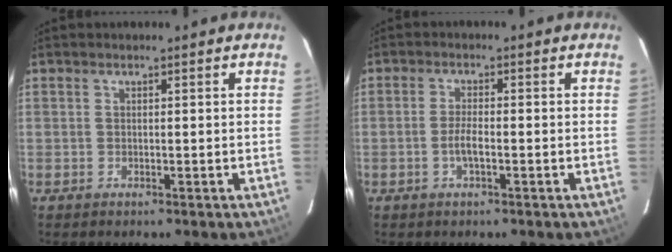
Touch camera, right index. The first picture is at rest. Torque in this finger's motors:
{"motor_torque": [0.47, -0.27, 0.35, 0.07]}